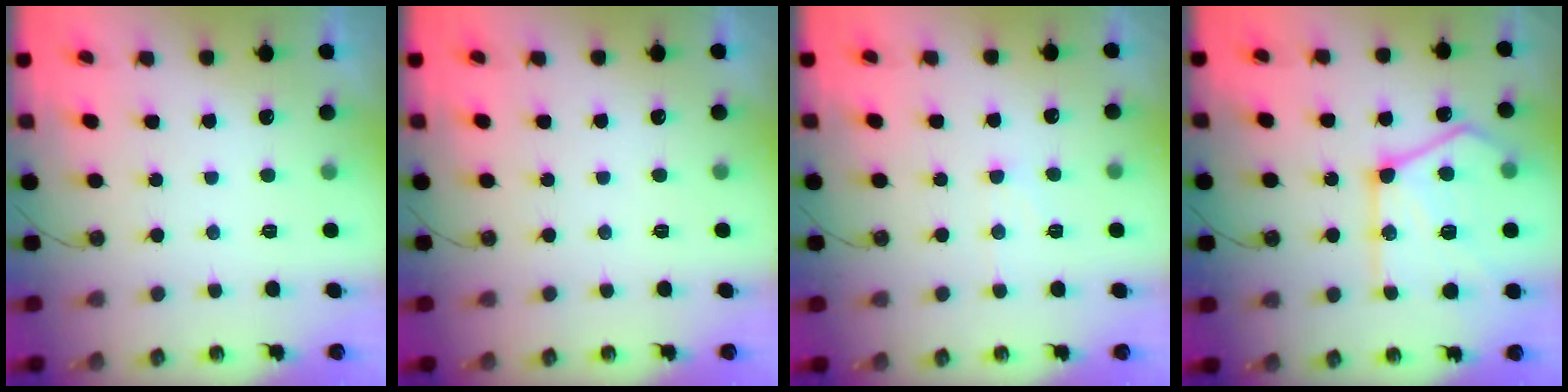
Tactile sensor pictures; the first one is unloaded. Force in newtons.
{"total": 0.0}
{"total": 7.4, "press": 7.4, "slide": 0.8}
{"total": 21.9, "press": 21.8, "slide": 2.5}